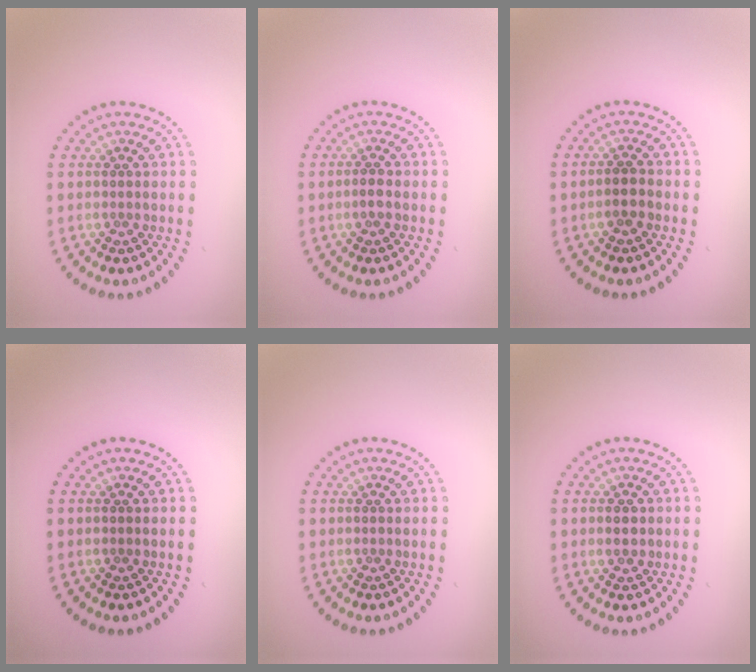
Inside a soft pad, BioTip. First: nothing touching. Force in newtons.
{"total": 1.1, "press": 1.0, "slide": 0.4}
{"total": 1.7, "press": 1.5, "slide": 0.7}
{"total": 0.0}
{"total": 0.0}
{"total": 1.0, "press": 1.0, "slide": 0.0}